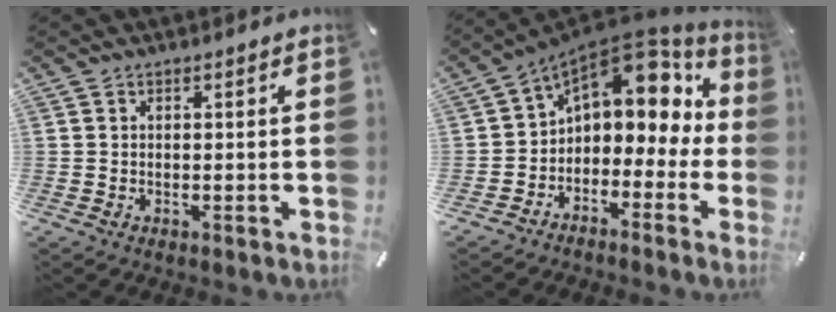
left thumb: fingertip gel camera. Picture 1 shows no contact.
{"total": 10.9, "force": [4.8, 7.2, 6.7], "torque": [-0.103, -0.039, 0.080]}